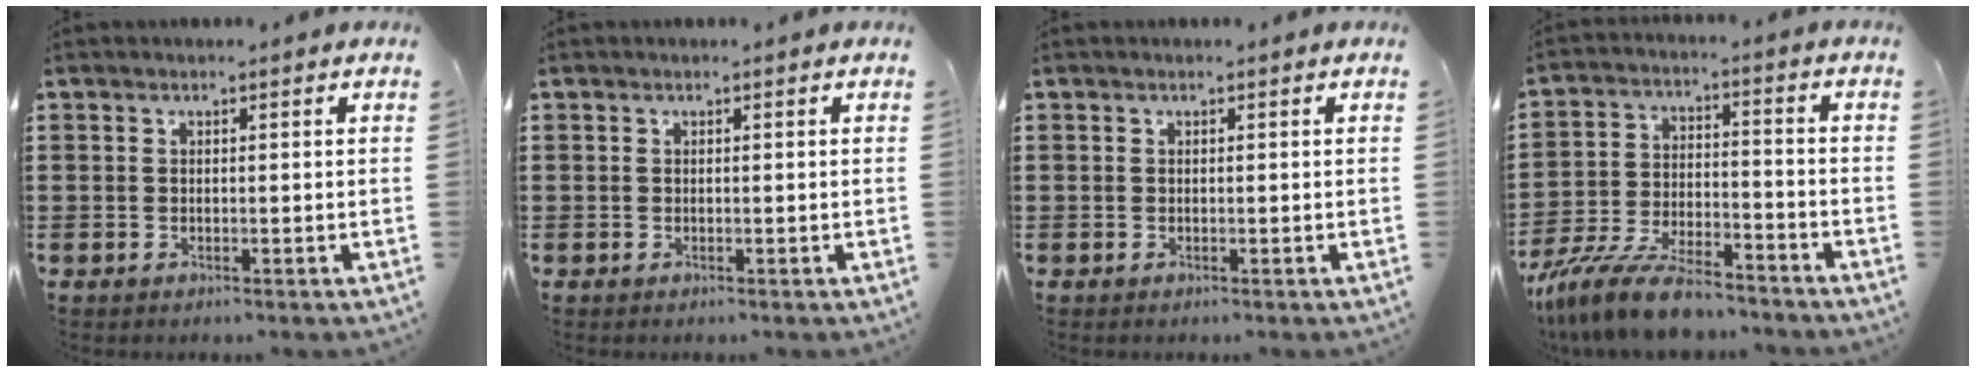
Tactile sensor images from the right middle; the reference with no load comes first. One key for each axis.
{"total": 0.0}
{"total": 0.0}
{"total": 9.6, "fx": -8.5, "fy": 1.8, "fz": 4.1, "tx": -0.084, "ty": 0.017, "tz": -0.165}